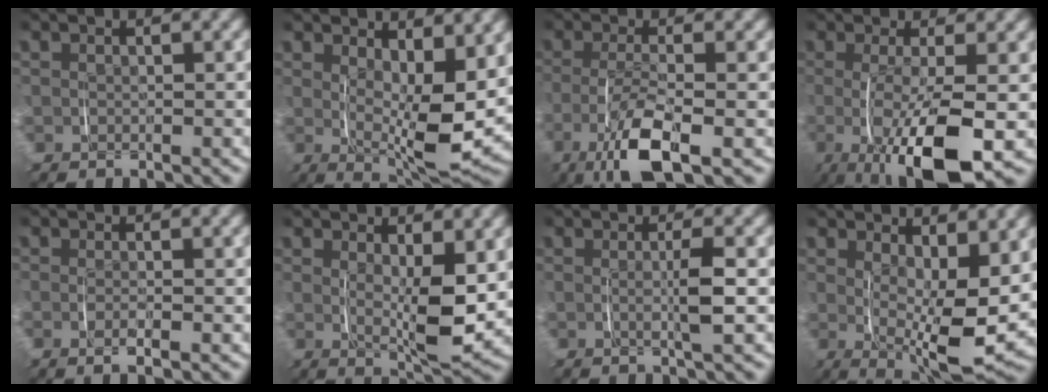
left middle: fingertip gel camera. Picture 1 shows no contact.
{"total": 7.6, "force": [1.6, 2.6, 7.0], "torque": [-0.104, -0.026, 0.030]}
{"total": 5.9, "force": [-2.2, 1.7, 5.2], "torque": [-0.105, -0.007, -0.035]}
{"total": 9.1, "force": [-1.6, 2.5, 8.6], "torque": [-0.138, -0.007, -0.022]}
{"total": 1.3, "force": [-0.5, 0.0, 1.2], "torque": [-0.031, -0.004, -0.007]}
{"total": 5.1, "force": [1.2, 1.6, 4.7], "torque": [-0.080, -0.023, 0.024]}
{"total": 2.3, "force": [0.1, -0.1, 2.3], "torque": [-0.035, -0.002, 0.001]}
{"total": 8.1, "force": [0.5, 2.8, 7.6], "torque": [-0.115, -0.029, 0.015]}